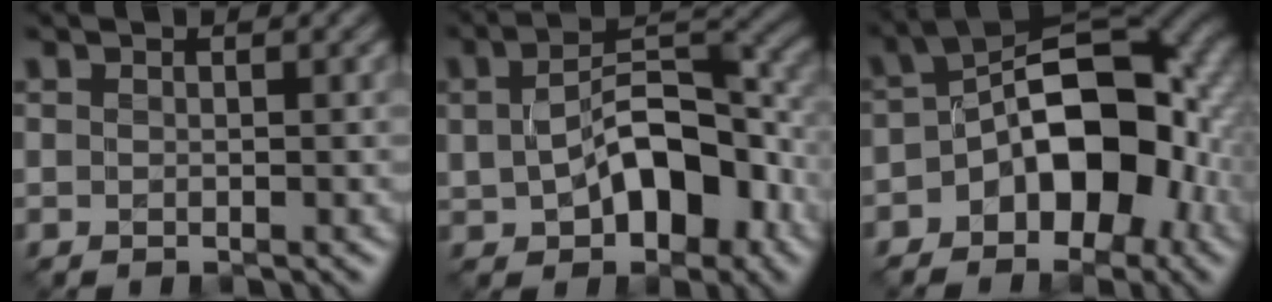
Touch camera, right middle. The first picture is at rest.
{"total": 9.3, "force": [-1.9, 5.4, 7.4], "torque": [-0.126, 0.002, -0.029]}
{"total": 11.1, "force": [-3.0, 6.7, 8.3], "torque": [-0.095, 0.015, -0.062]}